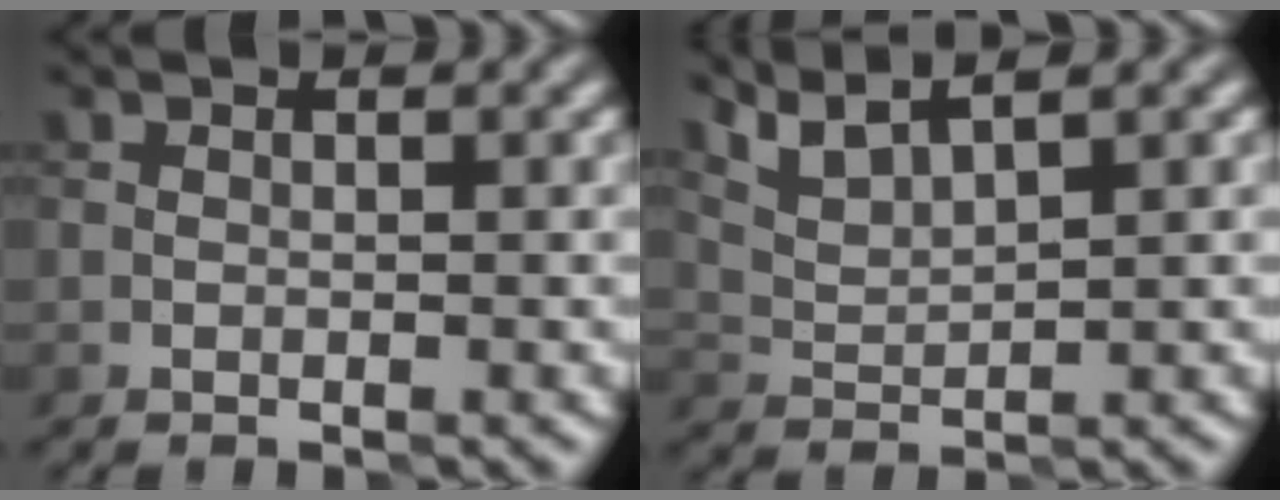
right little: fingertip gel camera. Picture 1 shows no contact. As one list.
[{"total": 3.9, "force": [3.3, 0.4, 1.9], "torque": [-0.049, 0.010, 0.072]}]